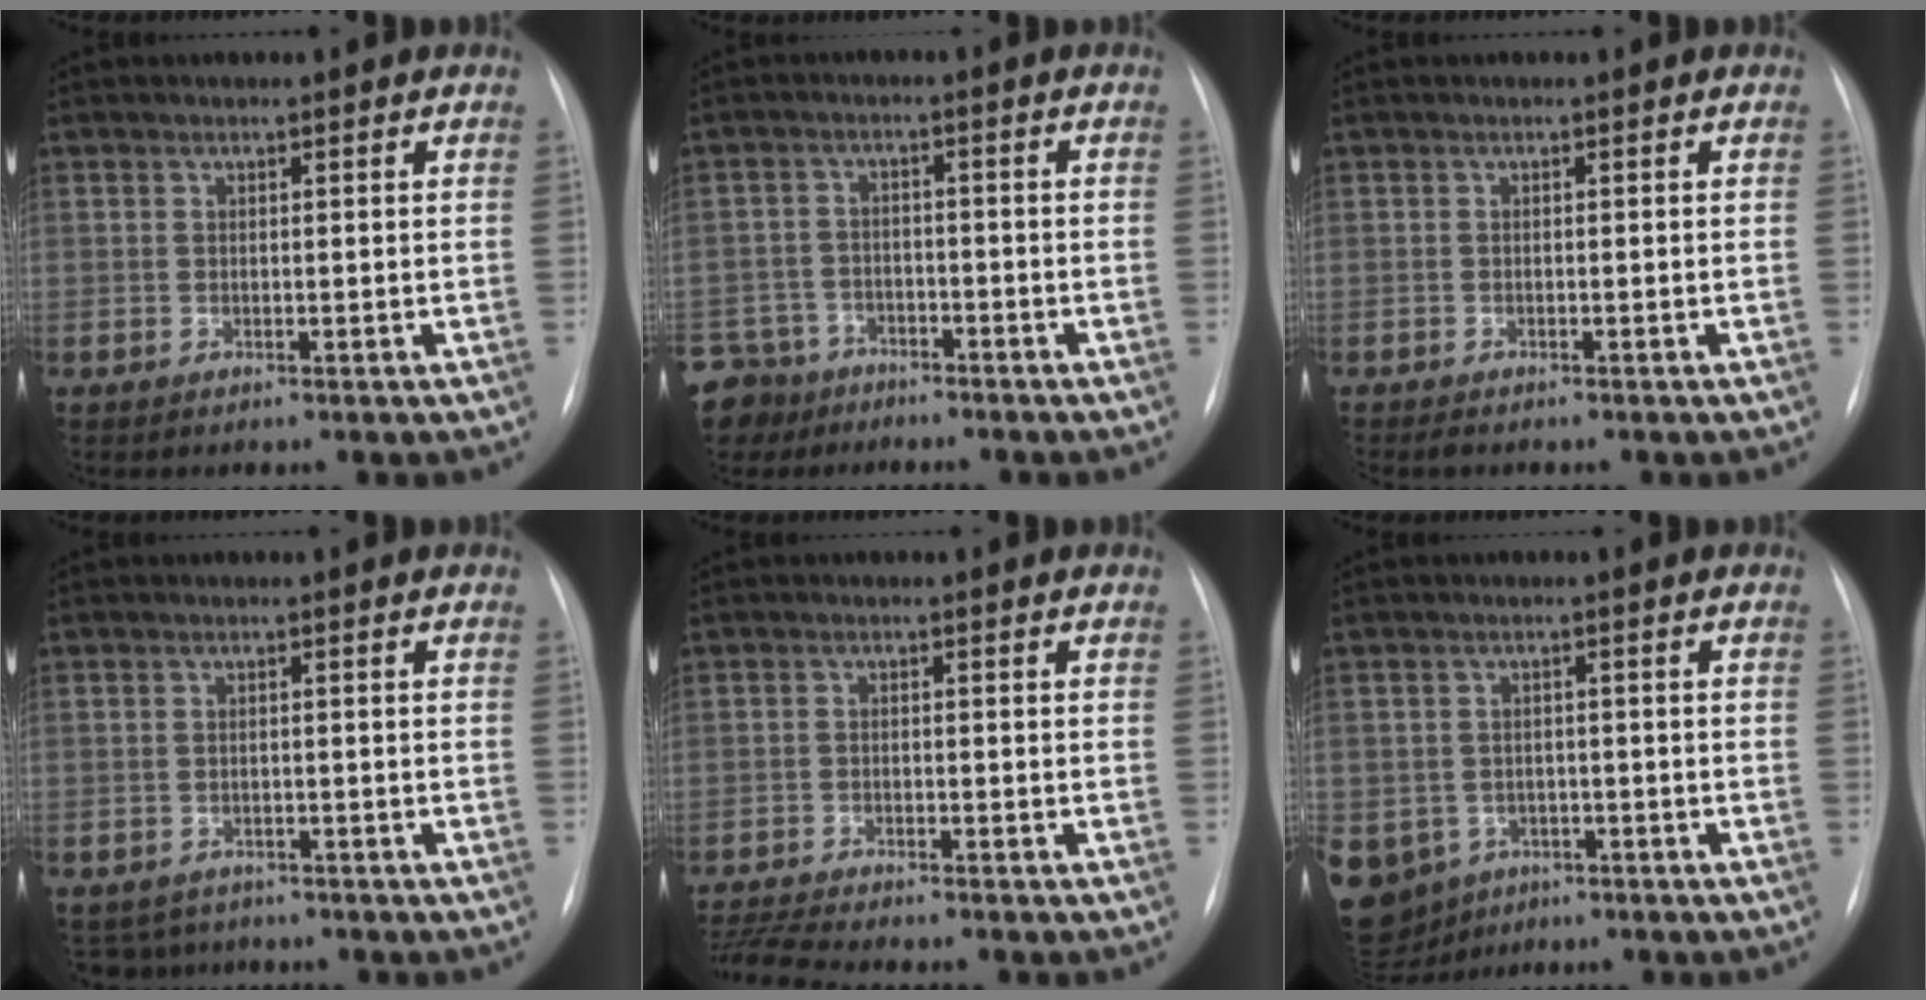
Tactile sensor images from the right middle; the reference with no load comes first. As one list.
[{"total": 10.6, "force": [-8.1, 6.6, 1.6], "torque": [-0.066, 0.000, -0.138]}, {"total": 1.1, "force": [-1.0, 0.3, 0.4], "torque": [-0.009, -0.003, -0.014]}, {"total": 4.2, "force": [-3.7, 2.1, -0.3], "torque": [0.004, 0.000, -0.053]}, {"total": 8.5, "force": [-7.8, 0.2, 3.3], "torque": [-0.061, -0.015, -0.126]}, {"total": 13.3, "force": [-6.4, 11.1, 3.7], "torque": [-0.126, 0.006, -0.077]}]